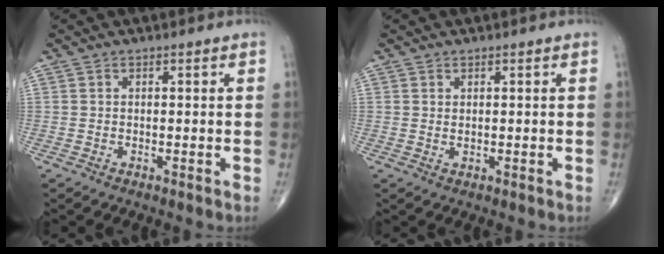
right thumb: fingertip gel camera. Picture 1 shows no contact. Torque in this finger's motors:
{"motor_torque": [-0.31, 0.30, 0.18, 0.22, -0.03]}